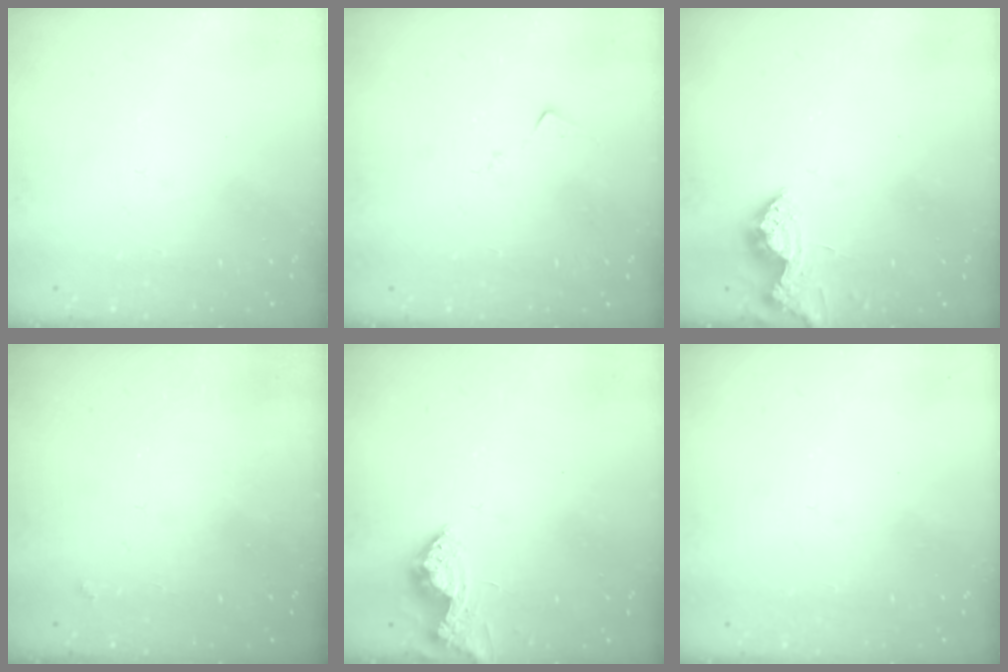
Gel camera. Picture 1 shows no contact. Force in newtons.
{"total": 6.1, "press": 6.1, "slide": 0.6}
{"total": 7.6, "press": 7.6, "slide": 0.6}
{"total": 1.3, "press": 1.3, "slide": 0.4}
{"total": 9.0, "press": 8.9, "slide": 0.5}
{"total": 0.9, "press": 0.9, "slide": 0.1}